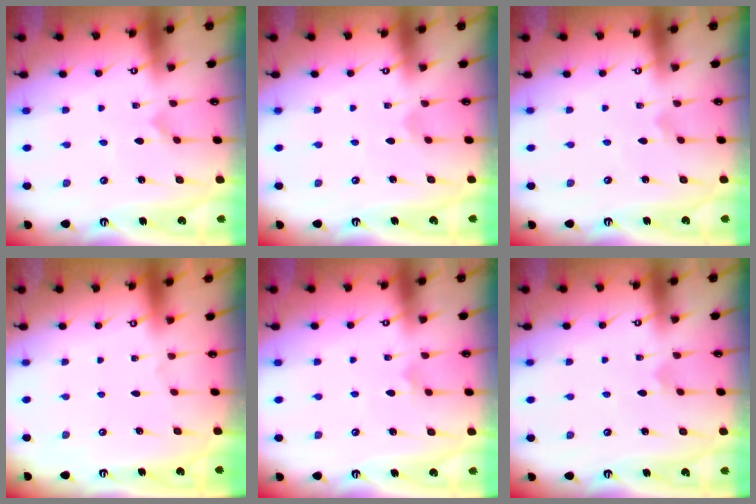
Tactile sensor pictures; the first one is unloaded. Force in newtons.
{"total": 1.6, "press": 1.6, "slide": 0.1}
{"total": 1.9, "press": 1.9, "slide": 0.1}
{"total": 0.0}
{"total": 4.3, "press": 4.3, "slide": 0.4}
{"total": 3.0, "press": 3.0, "slide": 0.2}